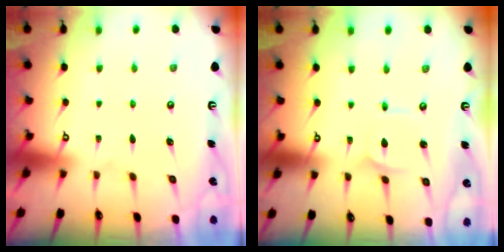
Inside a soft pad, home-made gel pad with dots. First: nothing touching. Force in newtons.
{"total": 2.4, "press": 2.4, "slide": 0.2}